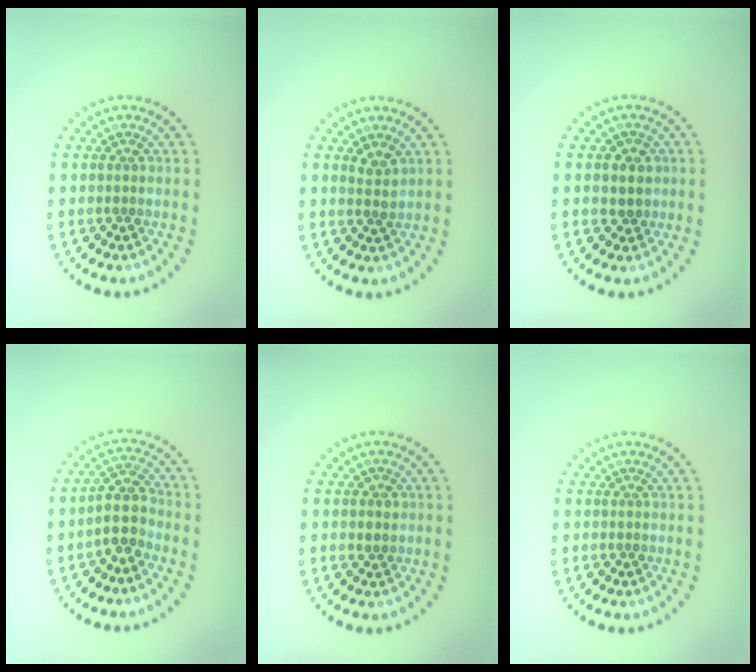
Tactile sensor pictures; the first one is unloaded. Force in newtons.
{"total": 1.3, "press": 1.2, "slide": 0.6}
{"total": 2.3, "press": 2.2, "slide": 0.8}
{"total": 3.0, "press": 2.6, "slide": 1.4}
{"total": 0.9, "press": 0.8, "slide": 0.4}
{"total": 0.0}